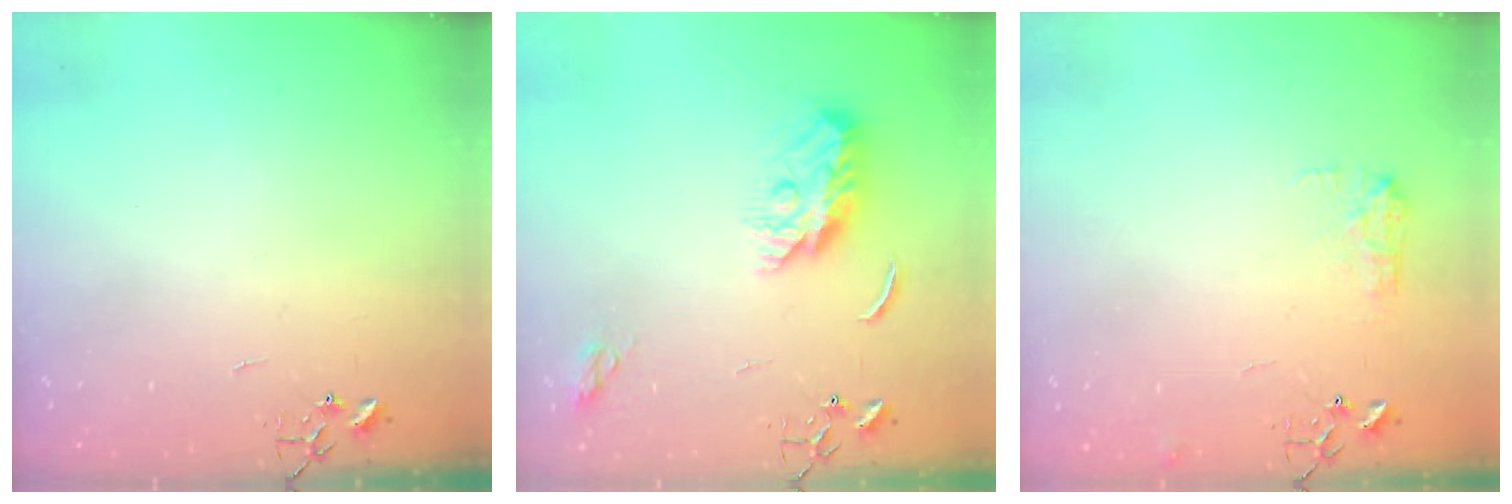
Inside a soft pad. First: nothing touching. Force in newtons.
{"total": 9.6, "press": 9.6, "slide": 0.1}
{"total": 7.9, "press": 7.9, "slide": 0.1}